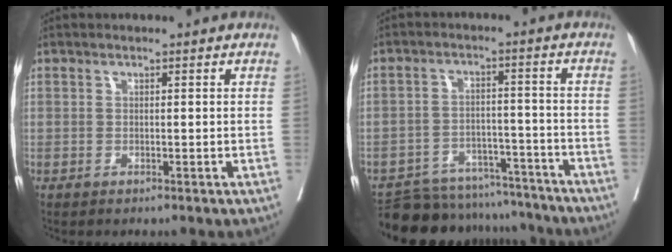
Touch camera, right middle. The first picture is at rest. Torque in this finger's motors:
{"motor_torque": [-0.34, -0.76, -0.05, 0.00]}